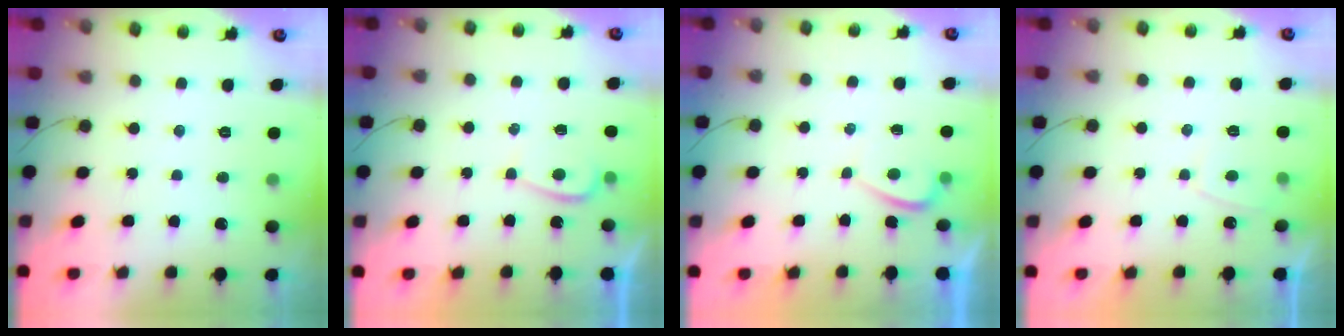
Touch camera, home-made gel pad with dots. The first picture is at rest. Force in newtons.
{"total": 1.5, "press": 1.4, "slide": 0.5}
{"total": 0.7, "press": 0.5, "slide": 0.5}
{"total": 1.5, "press": 1.3, "slide": 0.6}